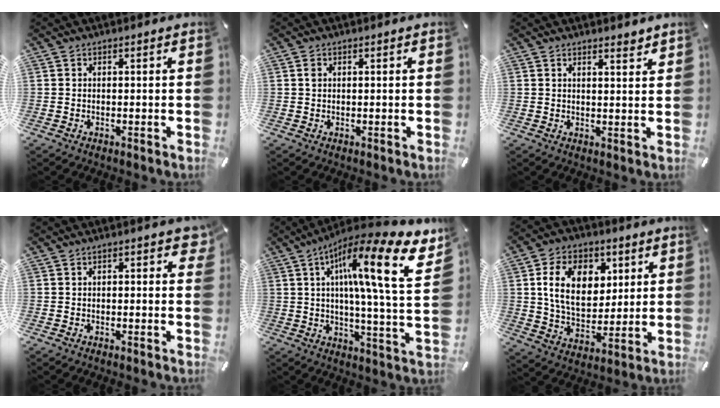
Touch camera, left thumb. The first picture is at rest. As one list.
[{"total": 0.7, "force": [0.2, 0.6, 0.3], "torque": [0.000, 0.000, 0.000]}, {"total": 2.6, "force": [2.3, 0.4, 1.0], "torque": [-0.014, -0.014, 0.041]}, {"total": 2.6, "force": [0.7, 1.2, 2.2], "torque": [-0.028, 0.000, 0.007]}, {"total": 21.1, "force": [8.8, 3.8, 18.8], "torque": [-0.301, -0.048, 0.123]}, {"total": 14.4, "force": [4.7, 10.3, 8.9], "torque": [-0.153, 0.001, 0.085]}]